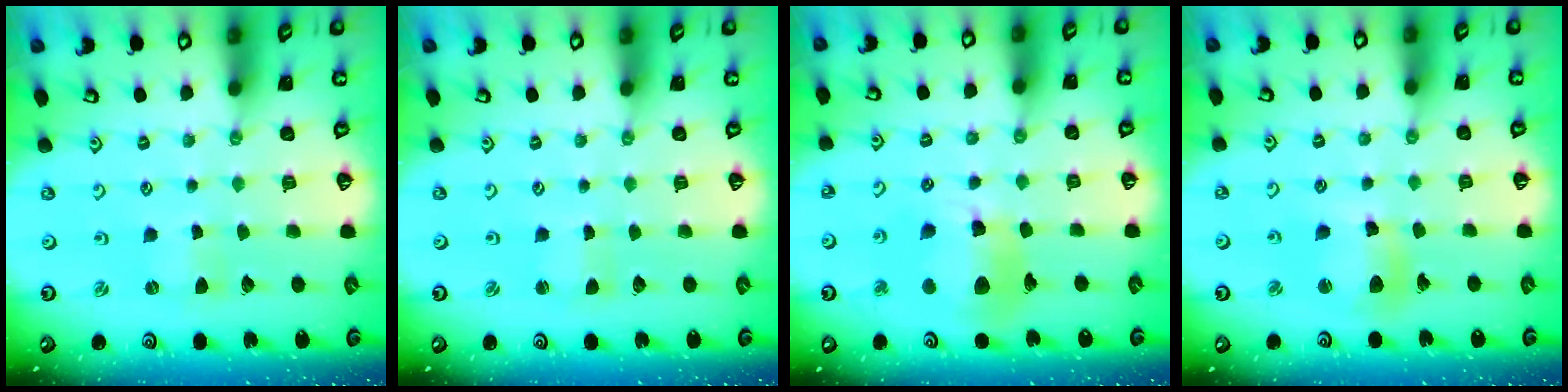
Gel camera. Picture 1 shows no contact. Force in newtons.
{"total": 1.2, "press": 1.2, "slide": 0.0}
{"total": 13.9, "press": 13.7, "slide": 2.0}
{"total": 10.1, "press": 10.1, "slide": 1.3}